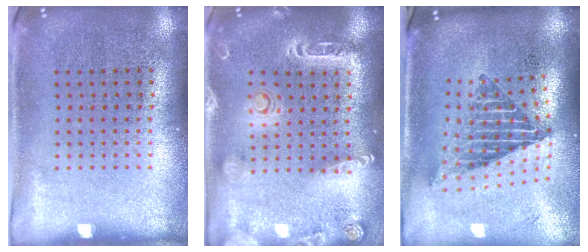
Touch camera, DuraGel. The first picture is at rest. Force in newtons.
{"total": 2.0, "press": 1.9, "slide": 0.6}
{"total": 2.3, "press": 1.6, "slide": 1.6}